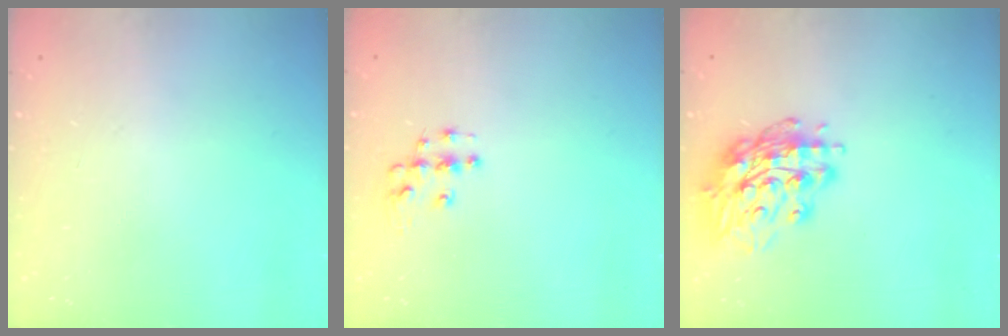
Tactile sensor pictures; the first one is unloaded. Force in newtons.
{"total": 4.8, "press": 4.8, "slide": 0.3}
{"total": 15.3, "press": 15.3, "slide": 0.8}